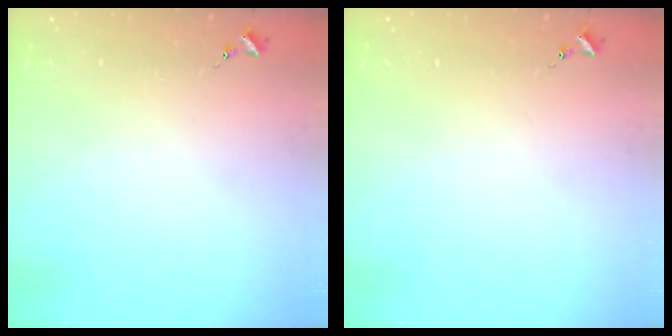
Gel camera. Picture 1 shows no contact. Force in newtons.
{"total": 0.0}